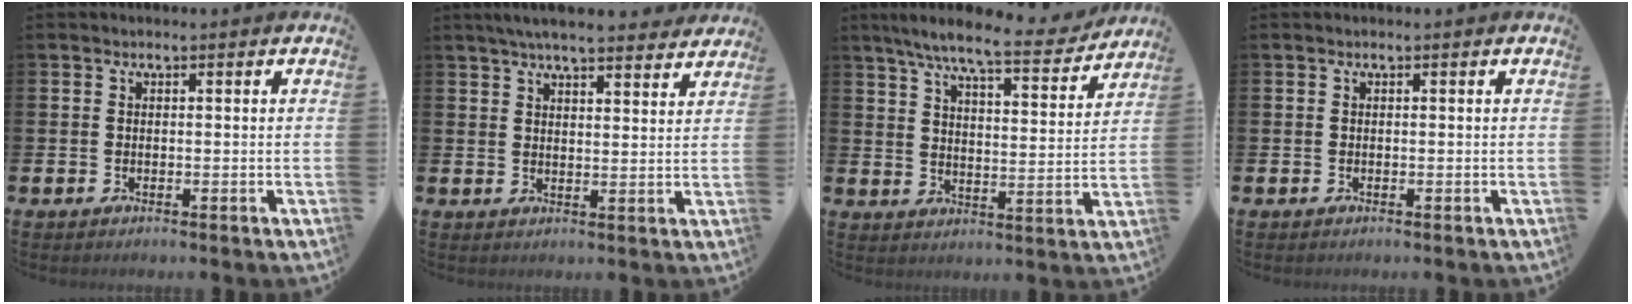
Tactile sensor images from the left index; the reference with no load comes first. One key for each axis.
{"total": 5.5, "fx": 5.2, "fy": 0.5, "fz": 1.6, "tx": -0.036, "ty": -0.023, "tz": 0.093}
{"total": 8.5, "fx": 7.5, "fy": 0.7, "fz": 3.9, "tx": -0.091, "ty": -0.043, "tz": 0.127}
{"total": 0.0}